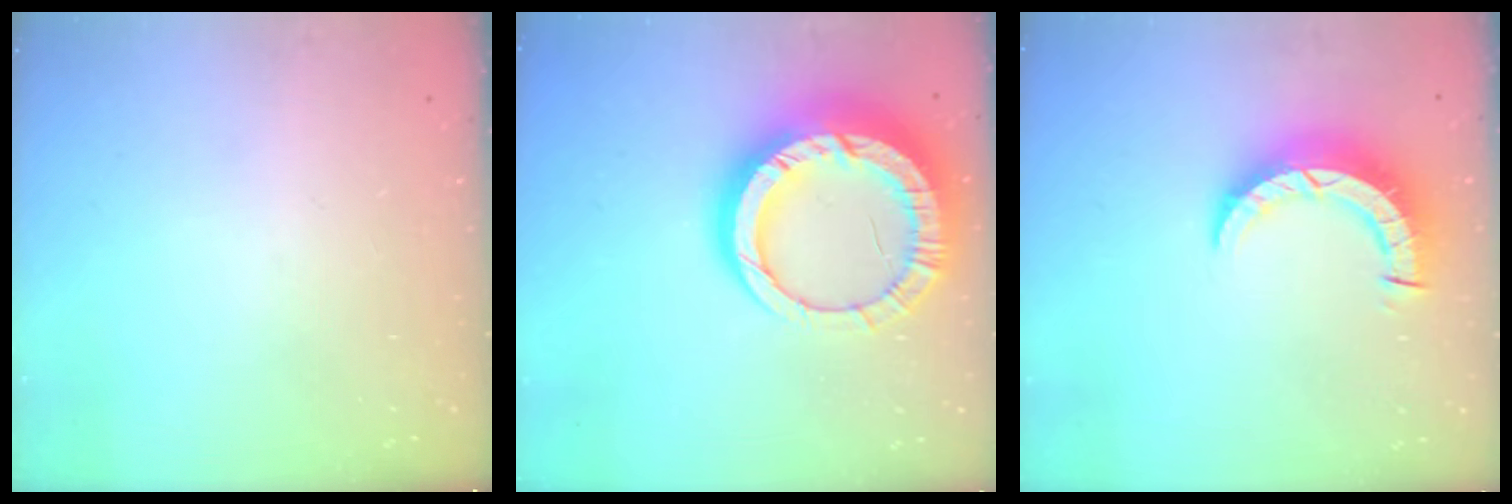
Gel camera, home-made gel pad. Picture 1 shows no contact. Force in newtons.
{"total": 20.6, "press": 20.5, "slide": 1.9}
{"total": 8.2, "press": 8.1, "slide": 0.8}